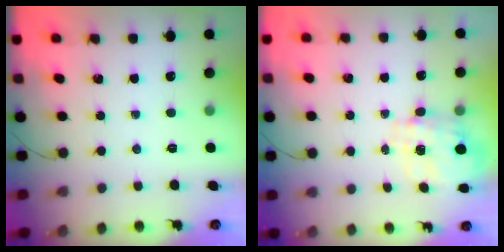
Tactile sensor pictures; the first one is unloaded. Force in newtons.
{"total": 3.5, "press": 3.4, "slide": 1.0}